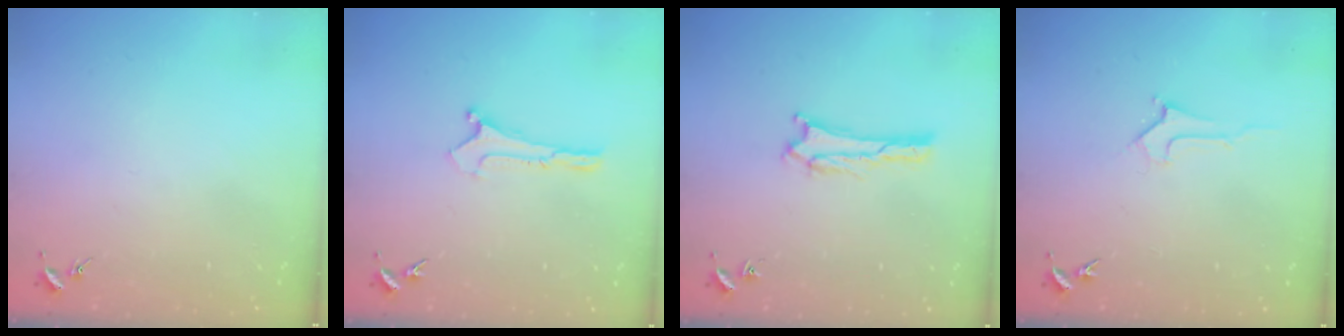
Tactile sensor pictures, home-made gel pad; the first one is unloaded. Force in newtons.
{"total": 0.0}
{"total": 0.8, "press": 0.8, "slide": 0.1}
{"total": 1.9, "press": 1.9, "slide": 0.2}